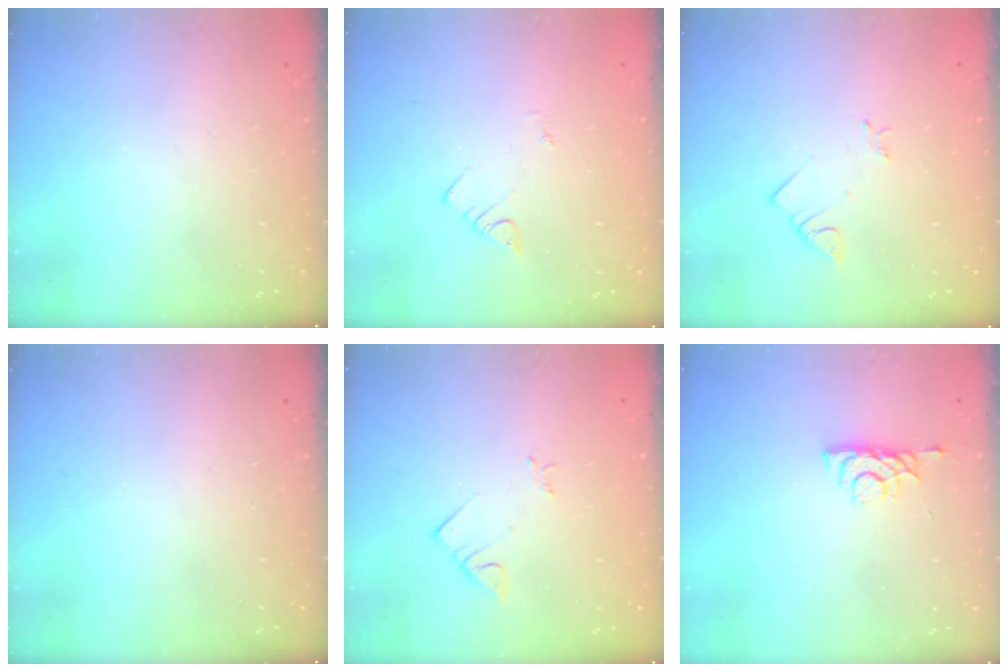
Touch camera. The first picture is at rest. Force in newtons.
{"total": 1.9, "press": 1.9, "slide": 0.2}
{"total": 2.9, "press": 2.9, "slide": 0.3}
{"total": 0.0}
{"total": 2.3, "press": 2.3, "slide": 0.3}
{"total": 3.7, "press": 3.7, "slide": 0.6}